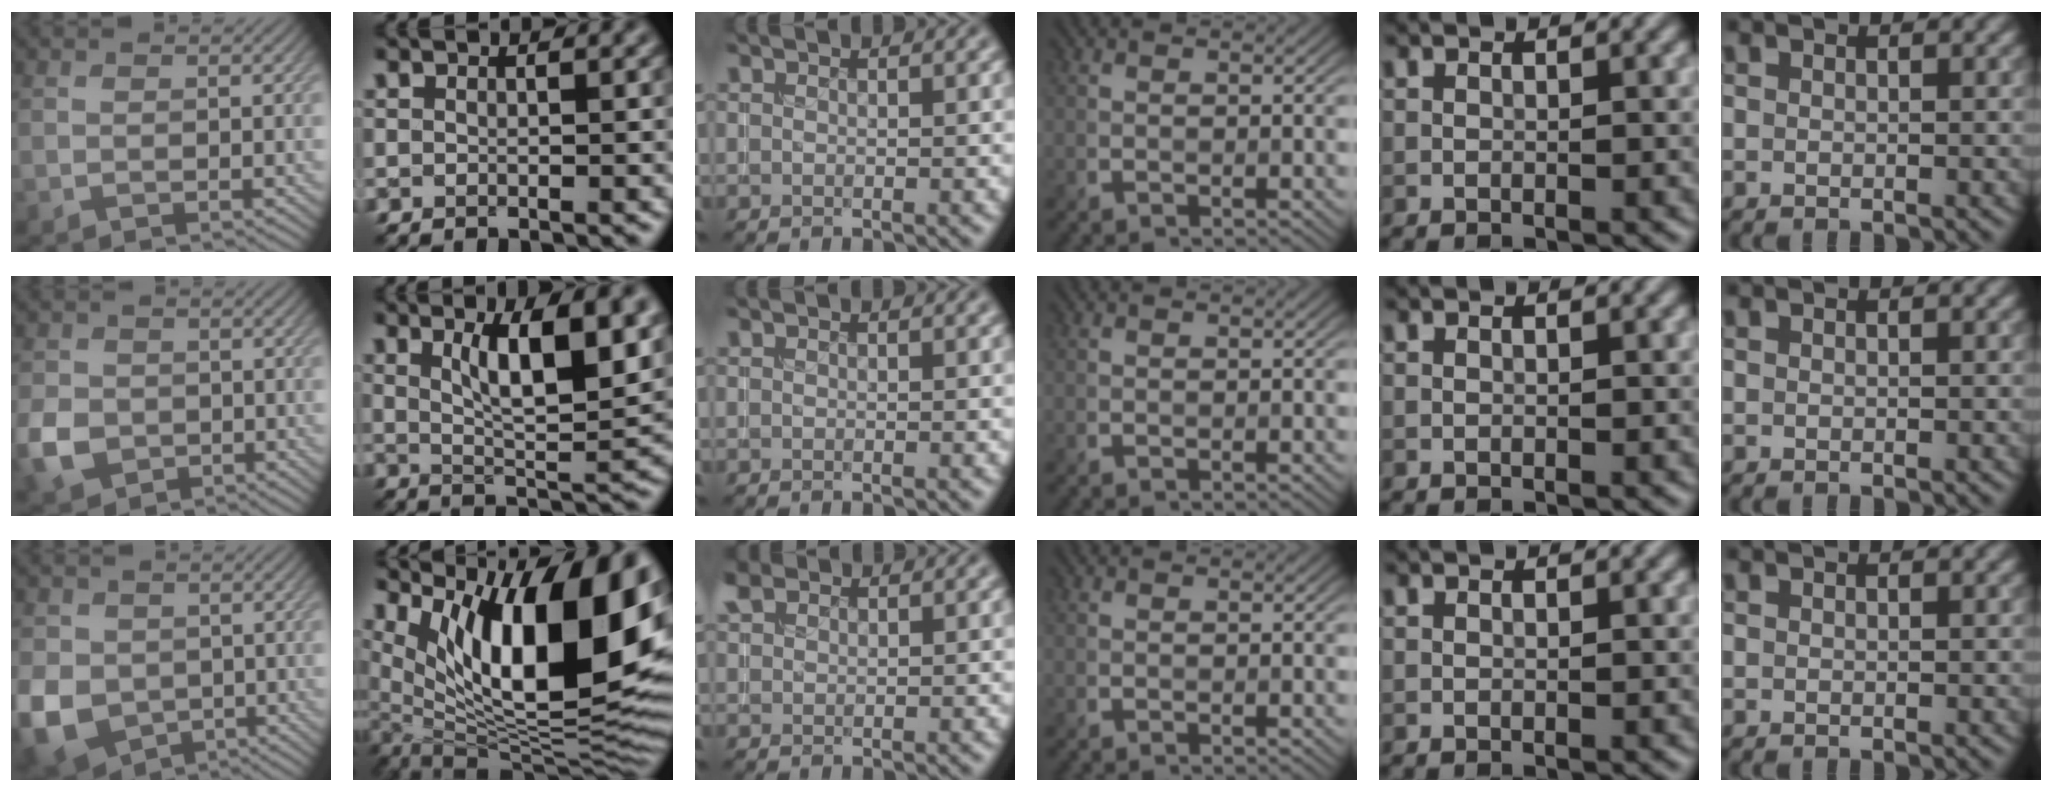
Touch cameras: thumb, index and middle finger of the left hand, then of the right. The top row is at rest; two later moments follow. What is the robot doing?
{"motion": "insert", "object": "coin"}